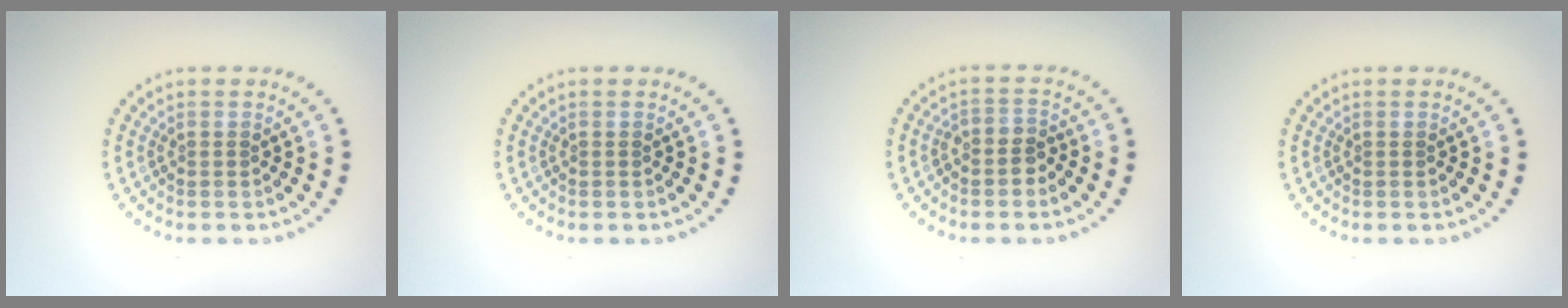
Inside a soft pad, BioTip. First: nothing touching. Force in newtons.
{"total": 0.0}
{"total": 2.0, "press": 1.7, "slide": 0.9}
{"total": 0.0}